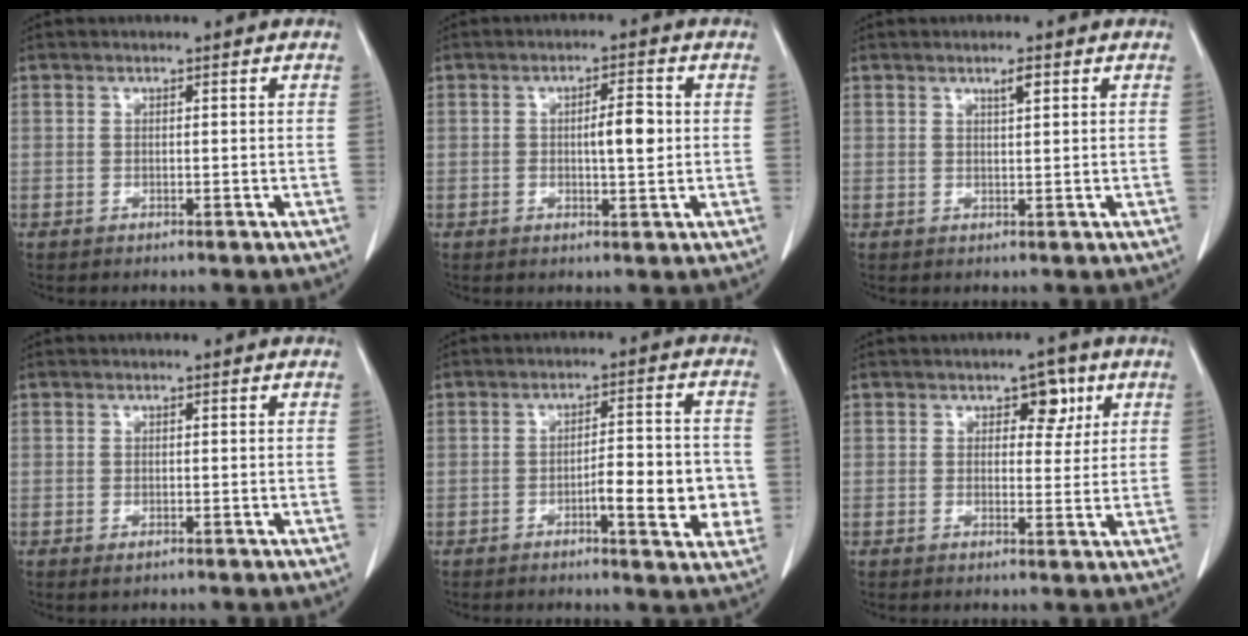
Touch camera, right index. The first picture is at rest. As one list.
[{"total": 4.6, "force": [0.2, 1.2, 4.4], "torque": [-0.069, 0.004, 0.004]}, {"total": 1.7, "force": [0.9, 0.2, 1.4], "torque": [-0.025, -0.001, 0.016]}, {"total": 0.7, "force": [-0.4, 0.3, 0.6], "torque": [-0.010, -0.002, -0.001]}, {"total": 9.0, "force": [-2.1, 1.9, 8.5], "torque": [-0.110, 0.008, -0.028]}, {"total": 4.1, "force": [1.9, 2.4, 2.7], "torque": [-0.027, 0.006, 0.026]}]